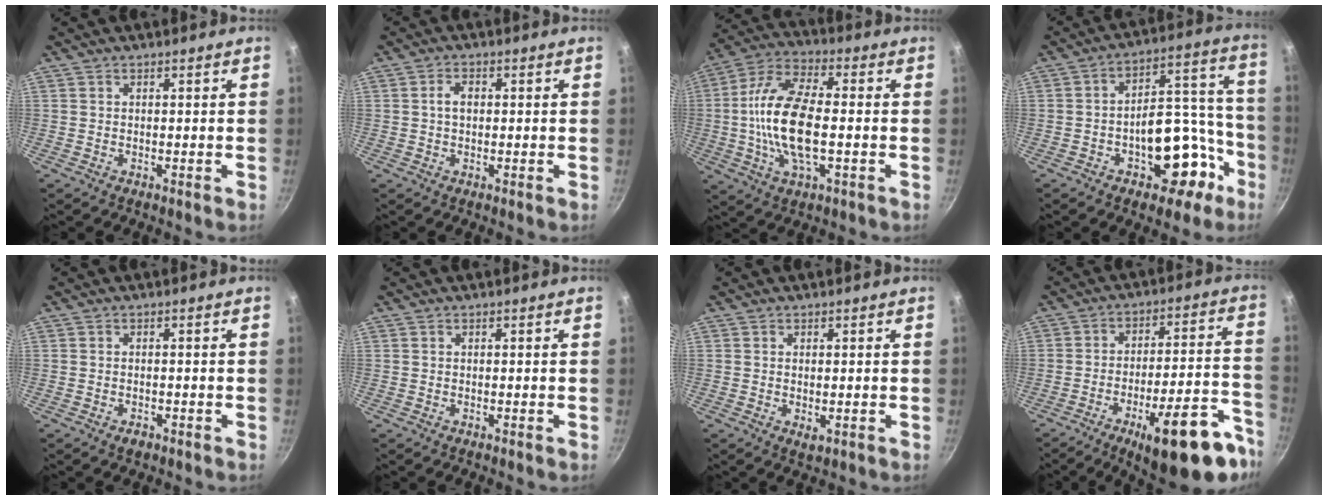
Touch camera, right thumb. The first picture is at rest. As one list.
[{"total": 2.7, "force": [0.2, 1.8, 2.0], "torque": [-0.027, 0.008, 0.001]}, {"total": 16.2, "force": [-1.4, 7.0, 14.5], "torque": [-0.280, 0.024, -0.041]}, {"total": 16.0, "force": [-6.8, 9.5, 11.0], "torque": [-0.083, 0.089, -0.087]}, {"total": 1.6, "force": [-1.0, 0.9, 0.9], "torque": [-0.017, 0.005, -0.012]}, {"total": 0.0}, {"total": 1.8, "force": [-0.1, 0.9, 1.6], "torque": [-0.027, -0.007, -0.001]}, {"total": 21.2, "force": [-12.3, 6.8, 15.8], "torque": [-0.176, 0.074, -0.172]}]